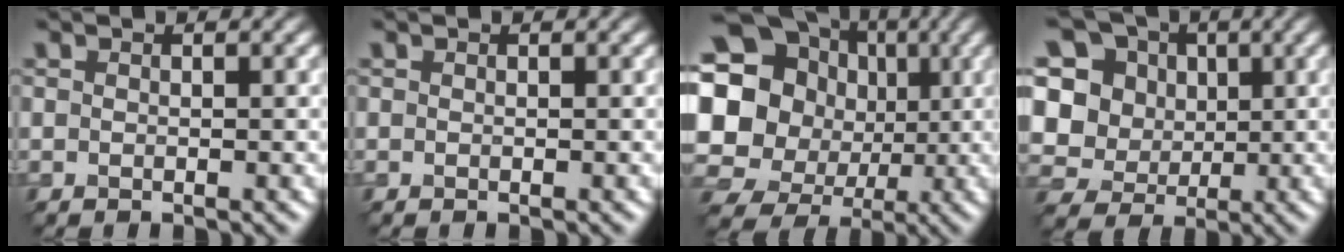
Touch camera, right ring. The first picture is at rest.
{"total": 0.0}
{"total": 20.2, "force": [1.1, 18.8, 7.3], "torque": [-0.191, 0.006, -0.011]}
{"total": 13.8, "force": [3.2, 12.2, 5.6], "torque": [-0.161, 0.031, 0.049]}